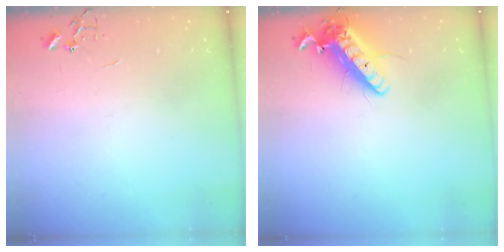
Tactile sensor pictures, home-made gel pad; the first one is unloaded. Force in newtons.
{"total": 14.8, "press": 14.5, "slide": 2.9}